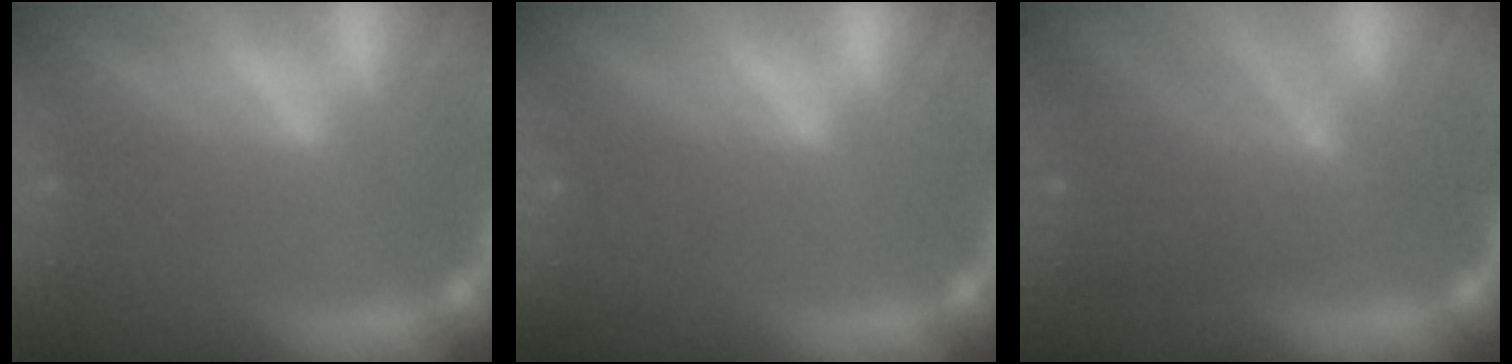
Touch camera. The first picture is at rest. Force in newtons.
{"total": 0.0}
{"total": 6.5}